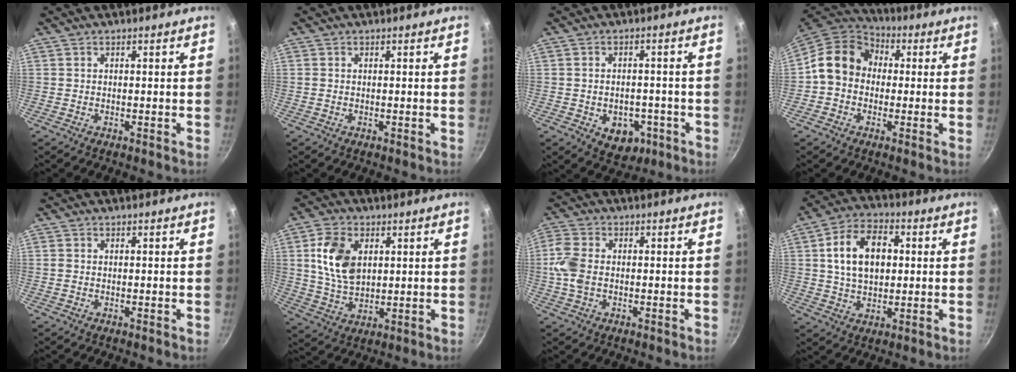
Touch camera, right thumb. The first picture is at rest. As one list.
[{"total": 0.5, "force": [0.1, 0.4, 0.3], "torque": [-0.006, 0.002, 0.000]}, {"total": 7.6, "force": [-2.9, 5.5, 4.4], "torque": [-0.036, 0.012, -0.026]}, {"total": 12.2, "force": [0.6, 10.3, 6.6], "torque": [-0.080, 0.031, -0.013]}, {"total": 1.1, "force": [0.0, 0.9, 0.6], "torque": [-0.012, 0.003, -0.001]}, {"total": 11.3, "force": [2.7, 7.4, 8.1], "torque": [-0.138, -0.012, 0.055]}, {"total": 6.3, "force": [-0.4, 4.2, 4.7], "torque": [-0.107, 0.009, -0.016]}, {"total": 13.3, "force": [2.2, 8.7, 9.8], "torque": [-0.146, 0.014, 0.030]}]